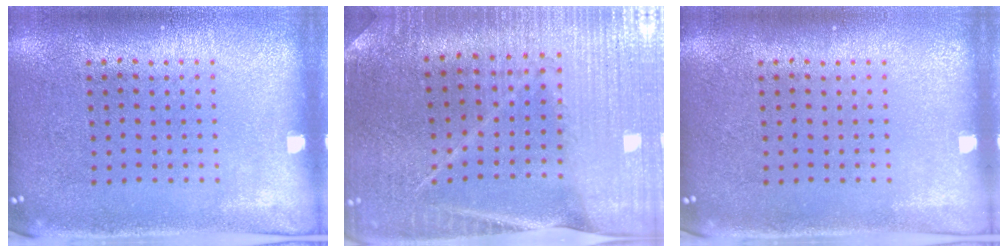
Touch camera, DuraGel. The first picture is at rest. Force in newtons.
{"total": 3.0, "press": 3.0, "slide": 0.3}
{"total": 0.0}